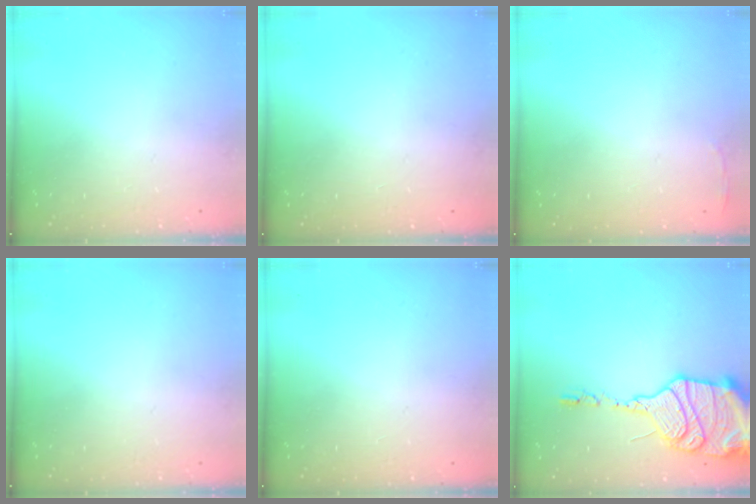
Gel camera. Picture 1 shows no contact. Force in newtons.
{"total": 0.0}
{"total": 2.8, "press": 2.6, "slide": 0.9}
{"total": 0.0}
{"total": 0.0}
{"total": 20.5, "press": 19.8, "slide": 5.4}